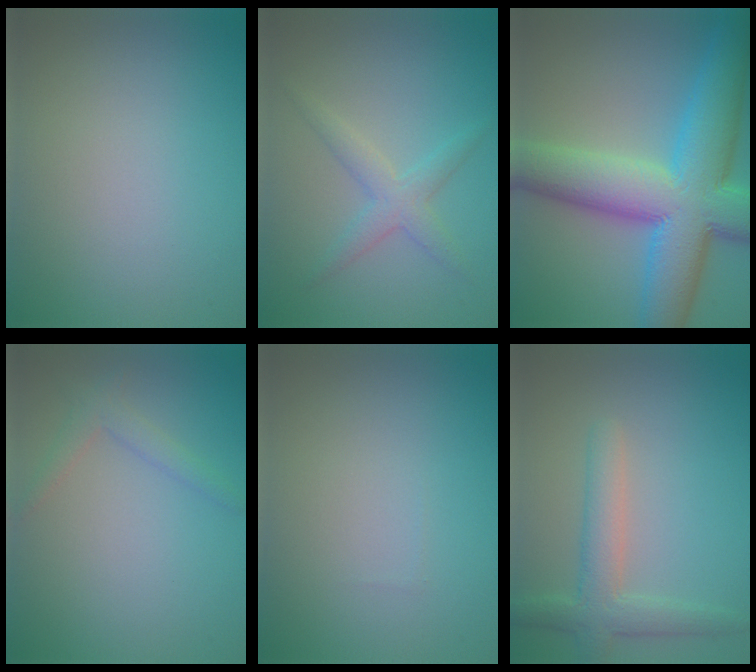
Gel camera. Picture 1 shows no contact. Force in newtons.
{"total": 2.5, "press": 2.5, "slide": 0.1}
{"total": 13.1, "press": 13.1, "slide": 0.2}
{"total": 1.8, "press": 1.8, "slide": 0.1}
{"total": 0.0}
{"total": 3.6, "press": 3.6, "slide": 0.3}